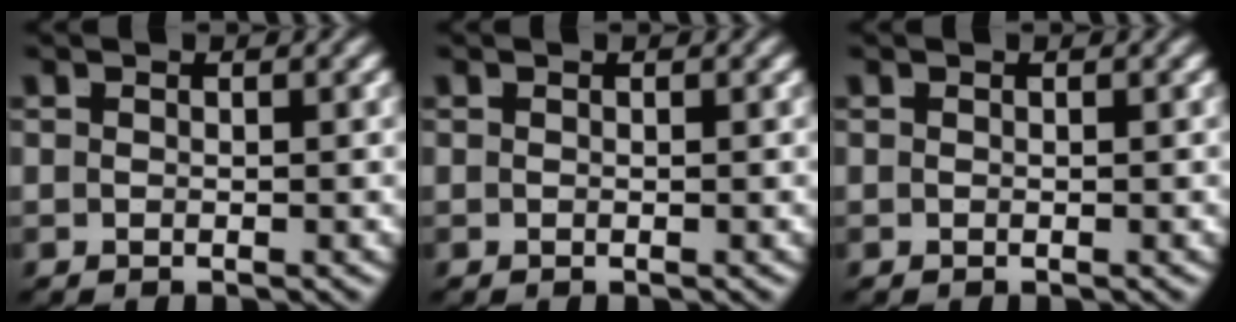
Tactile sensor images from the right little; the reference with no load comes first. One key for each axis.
{"total": 0.0}
{"total": 0.0}